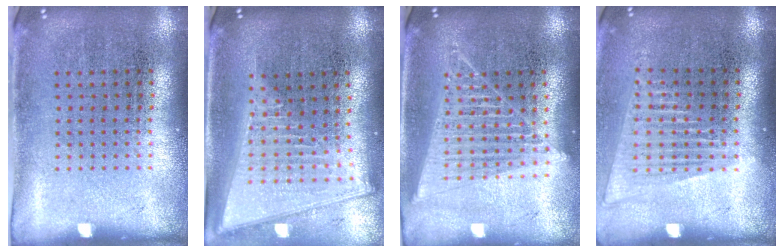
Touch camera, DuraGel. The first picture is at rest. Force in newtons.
{"total": 2.2, "press": 1.8, "slide": 1.2}
{"total": 1.9, "press": 1.7, "slide": 0.8}
{"total": 1.4, "press": 1.3, "slide": 0.6}